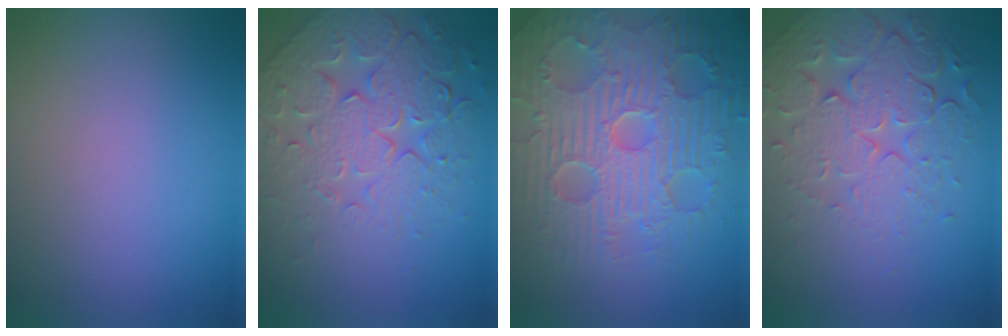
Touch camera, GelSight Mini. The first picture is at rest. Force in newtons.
{"total": 7.7, "press": 5.8, "slide": 5.0}
{"total": 9.5, "press": 6.8, "slide": 6.6}
{"total": 7.2, "press": 5.4, "slide": 4.8}